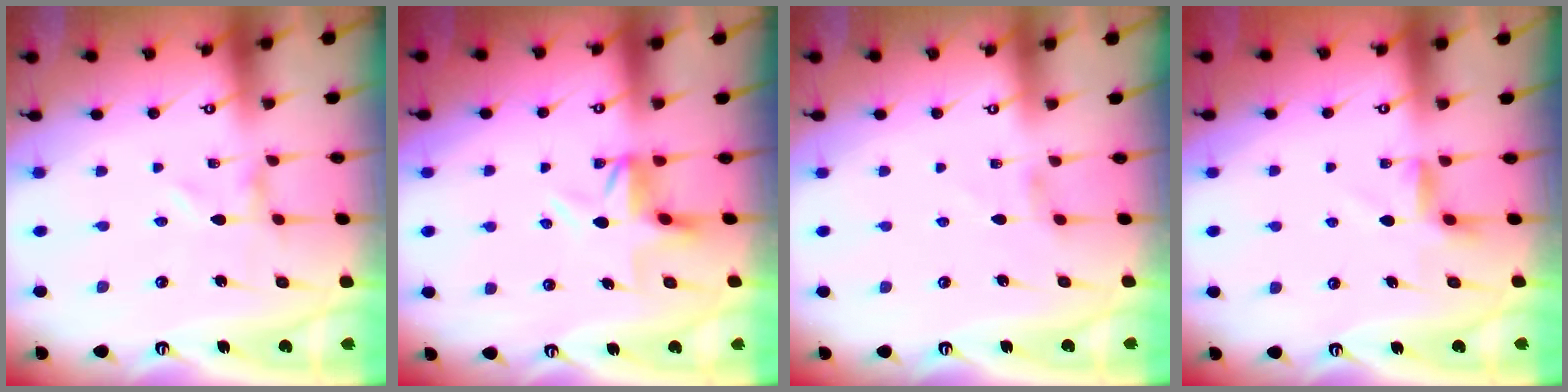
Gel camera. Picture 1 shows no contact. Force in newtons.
{"total": 5.1, "press": 5.1, "slide": 0.6}
{"total": 2.7, "press": 2.7, "slide": 0.4}
{"total": 3.5, "press": 3.5, "slide": 0.4}